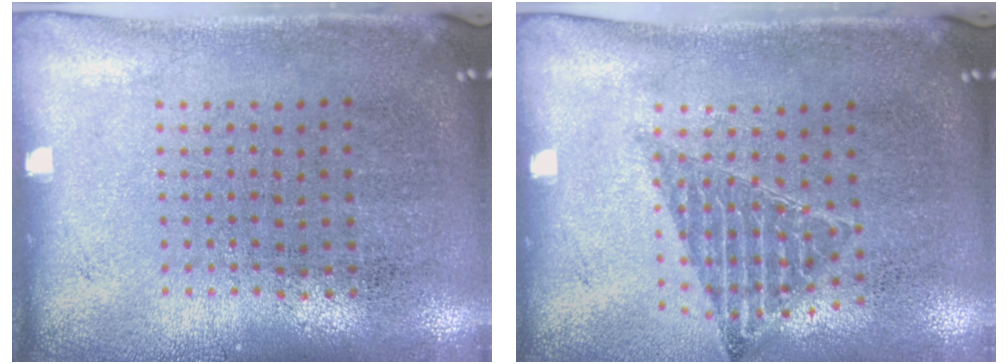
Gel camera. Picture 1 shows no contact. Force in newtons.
{"total": 0.9, "press": 0.9, "slide": 0.1}